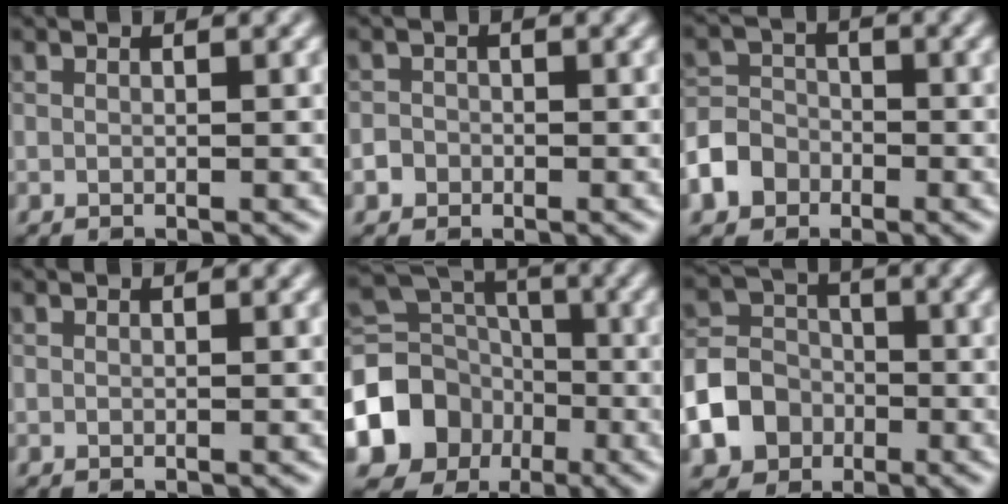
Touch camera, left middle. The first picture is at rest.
{"total": 1.7, "force": [-0.8, 1.5, 0.2], "torque": [0.010, 0.006, -0.018]}
{"total": 5.5, "force": [-2.9, 4.5, 1.4], "torque": [-0.013, -0.006, -0.070]}
{"total": 0.0}
{"total": 9.8, "force": [-3.7, 8.2, 3.9], "torque": [-0.096, -0.010, -0.078]}
{"total": 7.1, "force": [-3.1, 5.9, 2.4], "torque": [-0.038, -0.011, -0.078]}